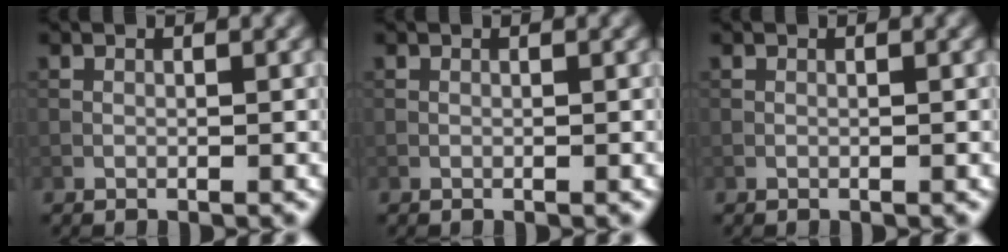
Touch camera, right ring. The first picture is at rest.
{"total": 0.0}
{"total": 0.0}